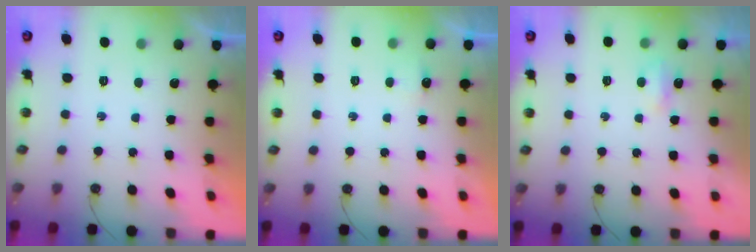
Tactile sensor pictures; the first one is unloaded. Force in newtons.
{"total": 2.7, "press": 2.6, "slide": 0.8}
{"total": 2.9, "press": 2.8, "slide": 0.6}